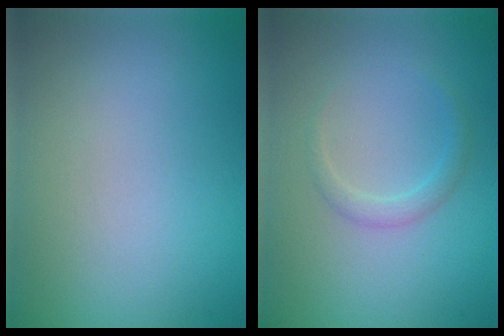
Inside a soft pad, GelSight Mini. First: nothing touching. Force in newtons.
{"total": 1.3, "press": 1.3, "slide": 0.1}